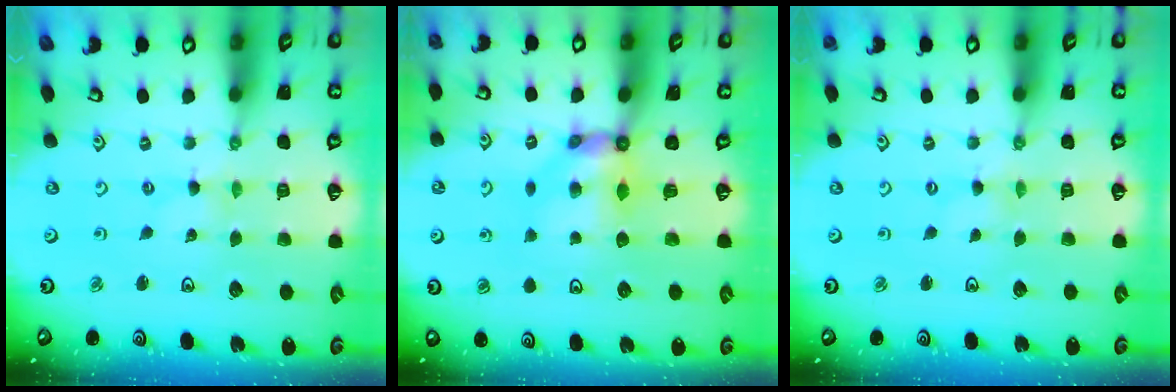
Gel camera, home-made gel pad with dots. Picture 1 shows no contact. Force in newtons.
{"total": 7.3, "press": 7.3, "slide": 0.4}
{"total": 0.0}